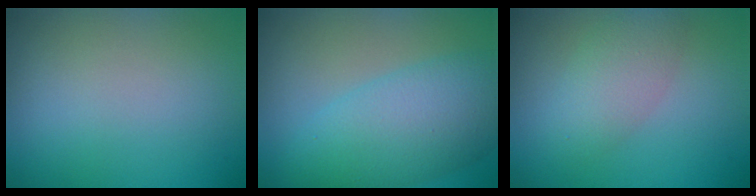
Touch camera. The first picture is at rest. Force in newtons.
{"total": 7.2, "press": 7.2, "slide": 0.3}
{"total": 3.0, "press": 3.0, "slide": 0.1}